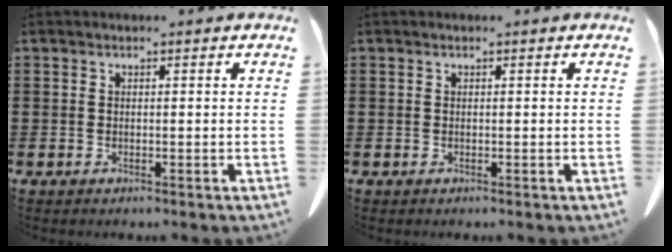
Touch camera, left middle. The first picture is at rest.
{"total": 0.0}